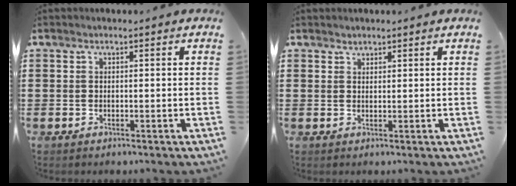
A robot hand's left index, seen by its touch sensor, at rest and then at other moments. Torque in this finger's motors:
{"motor_torque": [-0.39, 0.70, -0.03, -0.01]}